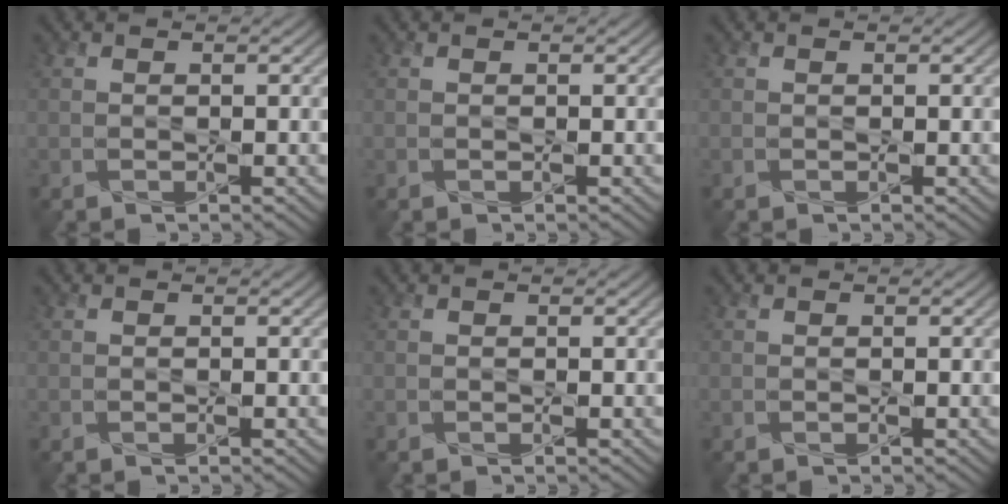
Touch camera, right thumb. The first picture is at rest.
{"total": 0.0}
{"total": 0.0}
{"total": 0.0}
{"total": 0.0}
{"total": 0.0}